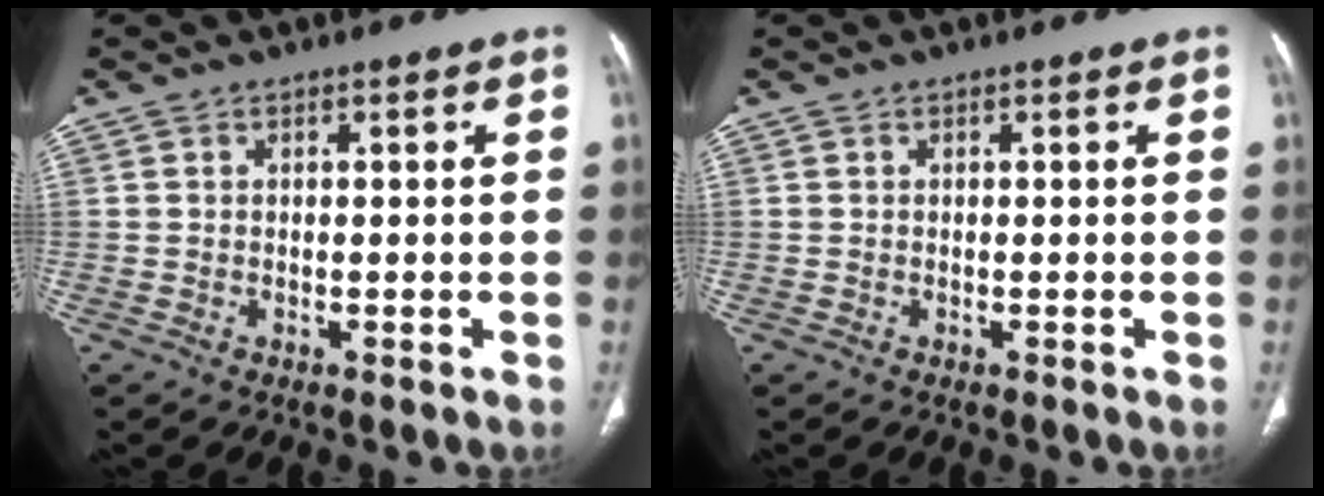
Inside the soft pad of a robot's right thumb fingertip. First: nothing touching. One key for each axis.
{"total": 0.0}